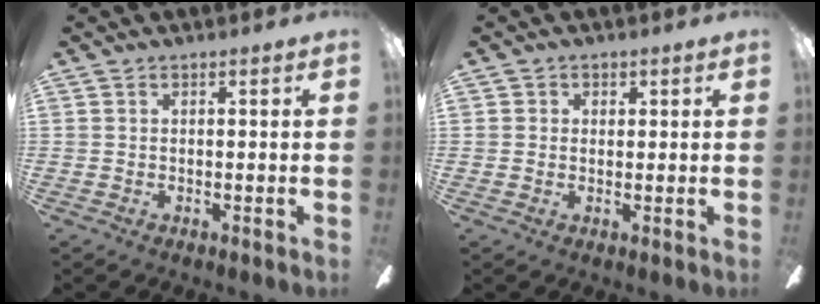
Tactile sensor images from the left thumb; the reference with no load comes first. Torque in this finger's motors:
{"motor_torque": [-0.19, -0.42, -0.16, -0.07, -0.02]}